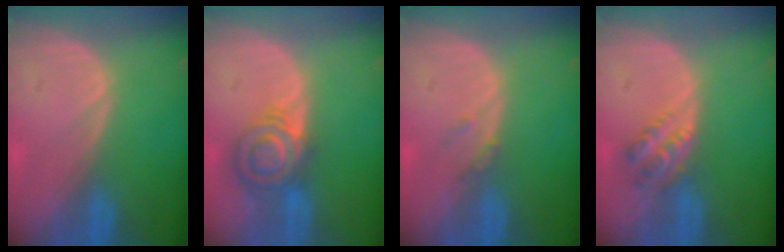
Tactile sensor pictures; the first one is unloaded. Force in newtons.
{"total": 6.9, "press": 6.4, "slide": 2.5}
{"total": 1.2, "press": 1.2, "slide": 0.3}
{"total": 4.5, "press": 3.8, "slide": 2.5}